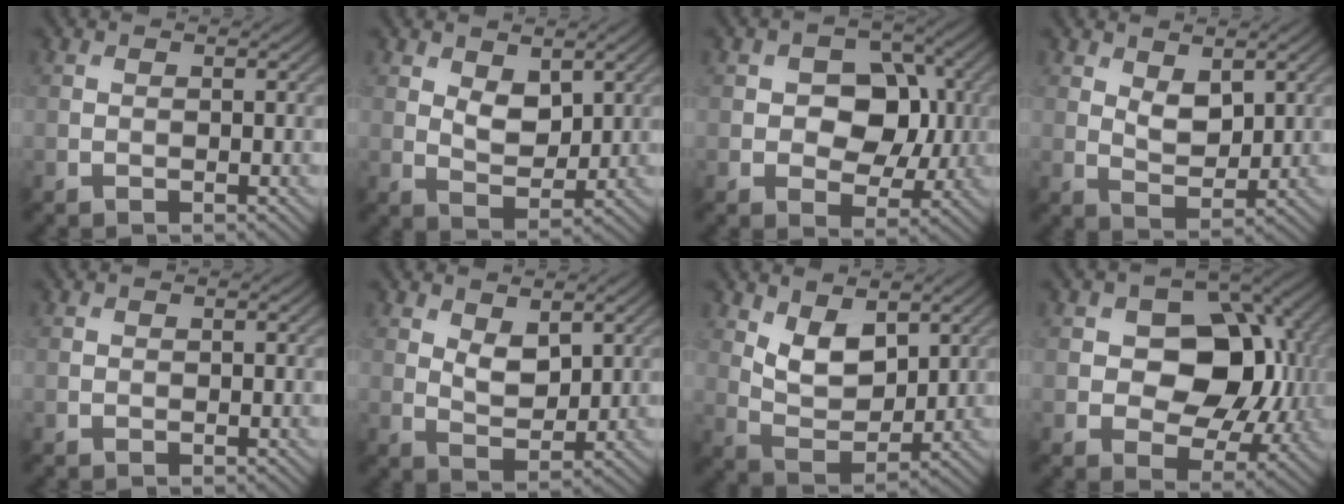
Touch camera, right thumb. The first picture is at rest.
{"total": 4.4, "force": [2.0, 2.5, 3.0], "torque": [-0.060, -0.008, 0.035]}
{"total": 7.4, "force": [0.3, 5.4, 5.0], "torque": [-0.070, 0.001, -0.006]}
{"total": 3.9, "force": [1.9, 2.0, 2.7], "torque": [-0.056, -0.007, 0.037]}
{"total": 0.0}
{"total": 4.0, "force": [2.0, 2.1, 2.8], "torque": [-0.059, -0.008, 0.039]}
{"total": 6.8, "force": [3.4, 3.6, 4.6], "torque": [-0.095, -0.017, 0.063]}
{"total": 11.8, "force": [1.1, 8.4, 8.2], "torque": [-0.115, 0.000, 0.009]}